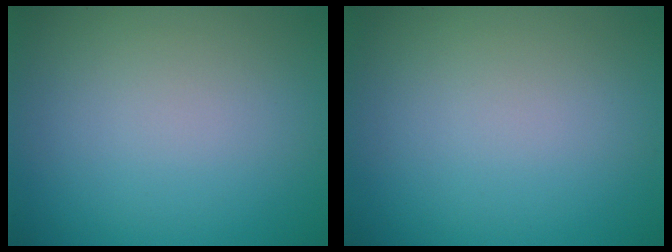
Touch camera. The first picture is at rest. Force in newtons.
{"total": 0.0}